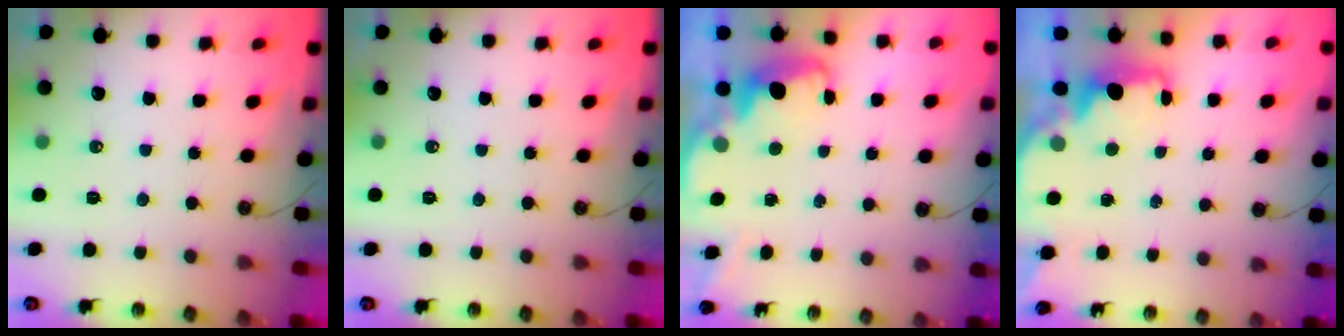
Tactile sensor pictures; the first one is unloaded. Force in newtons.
{"total": 0.0}
{"total": 2.7, "press": 2.6, "slide": 0.8}
{"total": 2.1, "press": 2.0, "slide": 0.6}